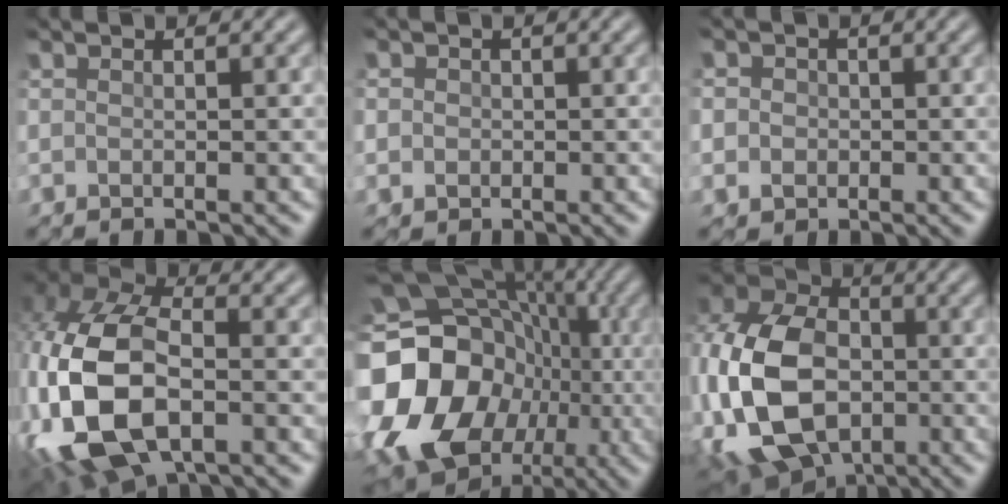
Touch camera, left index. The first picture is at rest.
{"total": 2.8, "force": [0.6, 2.5, 1.1], "torque": [-0.012, 0.018, -0.008]}
{"total": 4.4, "force": [0.4, 4.0, 1.7], "torque": [-0.030, 0.030, -0.014]}
{"total": 13.8, "force": [-3.2, 8.5, 10.4], "torque": [-0.259, -0.015, -0.055]}
{"total": 21.9, "force": [-4.3, 18.4, 11.2], "torque": [-0.209, -0.028, -0.109]}
{"total": 18.1, "force": [-3.1, 13.1, 12.1], "torque": [-0.283, -0.014, -0.061]}